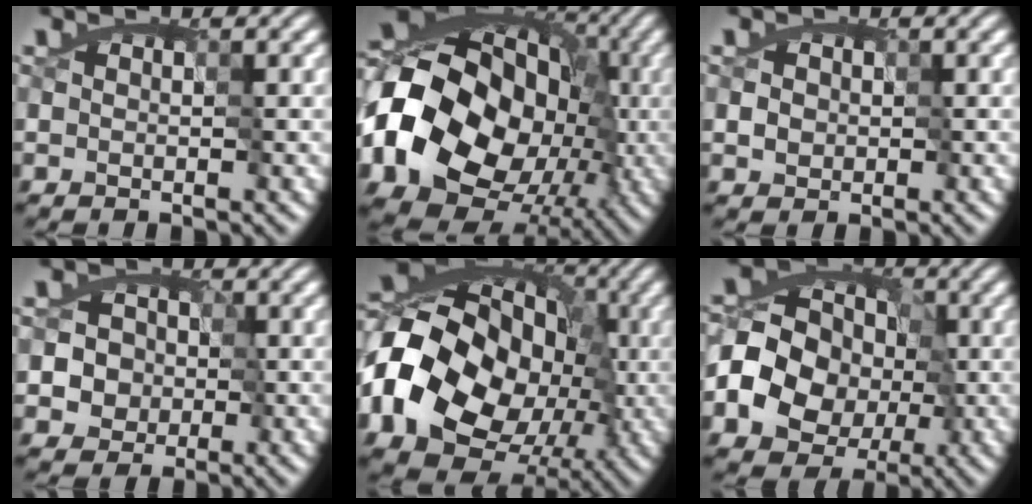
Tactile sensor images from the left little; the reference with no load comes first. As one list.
[{"total": 18.5, "force": [-4.5, 15.1, 9.7], "torque": [-0.172, -0.026, -0.090]}, {"total": 2.1, "force": [0.2, 1.9, 0.8], "torque": [-0.028, 0.008, 0.009]}, {"total": 4.1, "force": [-0.9, 3.8, 1.2], "torque": [-0.001, 0.025, -0.024]}, {"total": 16.6, "force": [-4.5, 13.4, 8.7], "torque": [-0.166, -0.001, -0.089]}, {"total": 9.1, "force": [-2.7, 7.9, 3.7], "torque": [-0.061, -0.010, -0.067]}]